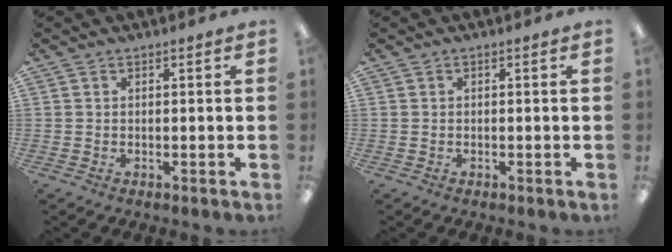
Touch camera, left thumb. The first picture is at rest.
{"total": 0.0}